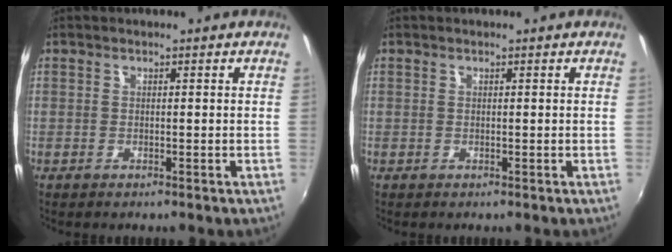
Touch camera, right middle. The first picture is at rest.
{"total": 0.0}